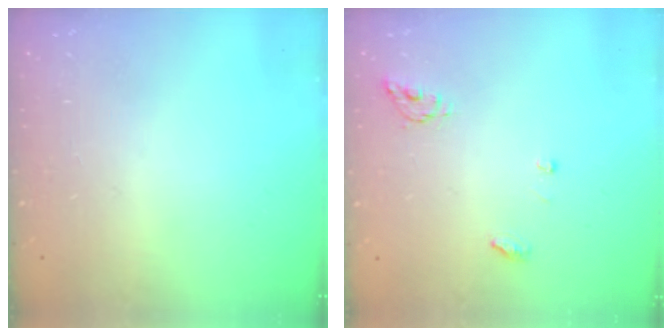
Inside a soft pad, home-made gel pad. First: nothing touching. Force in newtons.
{"total": 5.2, "press": 5.2, "slide": 0.0}